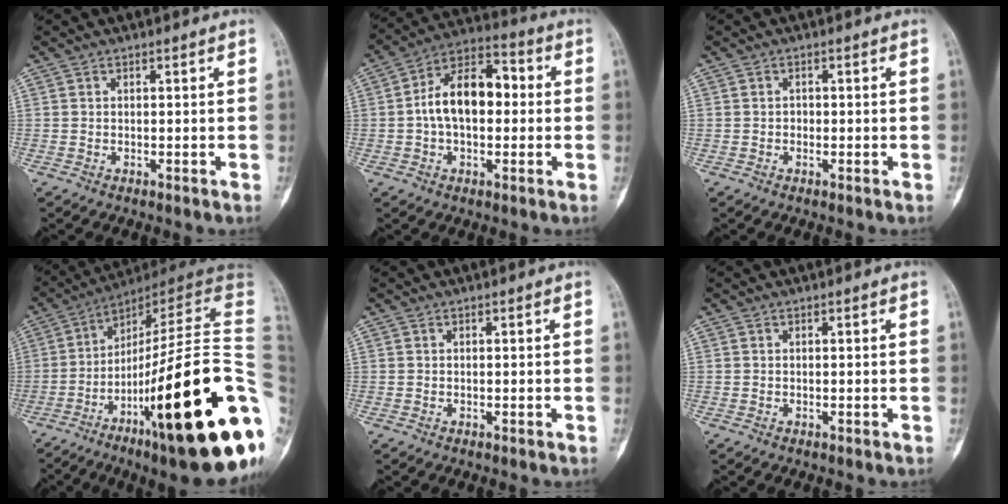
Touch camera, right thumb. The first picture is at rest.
{"total": 13.4, "force": [0.2, 8.1, 10.7], "torque": [-0.163, 0.039, -0.008]}
{"total": 0.8, "force": [-0.2, 0.7, 0.3], "torque": [0.006, 0.004, -0.007]}
{"total": 33.6, "force": [-8.6, 6.1, 31.9], "torque": [-0.400, 0.033, -0.137]}
{"total": 0.0}
{"total": 0.0}